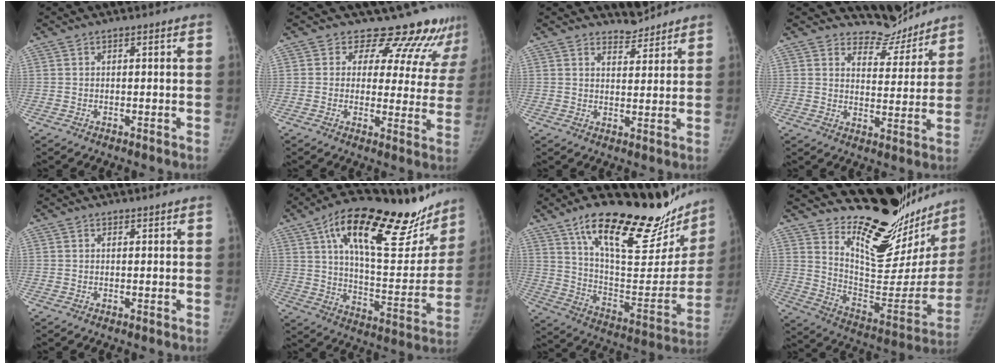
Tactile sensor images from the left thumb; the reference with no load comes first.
{"total": 14.5, "force": [13.0, 6.0, 2.2], "torque": [0.036, -0.083, 0.127]}
{"total": 3.6, "force": [3.4, 0.9, -0.5], "torque": [0.024, -0.033, 0.056]}
{"total": 7.5, "force": [7.2, 2.2, -0.7], "torque": [0.039, -0.071, 0.114]}
{"total": 0.0}
{"total": 30.6, "force": [18.8, 11.5, 21.1], "torque": [-0.274, -0.042, 0.289]}
{"total": 31.9, "force": [22.4, 11.3, 19.8], "torque": [-0.257, -0.084, 0.341]}
{"total": 28.2, "force": [23.9, 8.8, 12.0], "torque": [-0.132, -0.189, 0.340]}